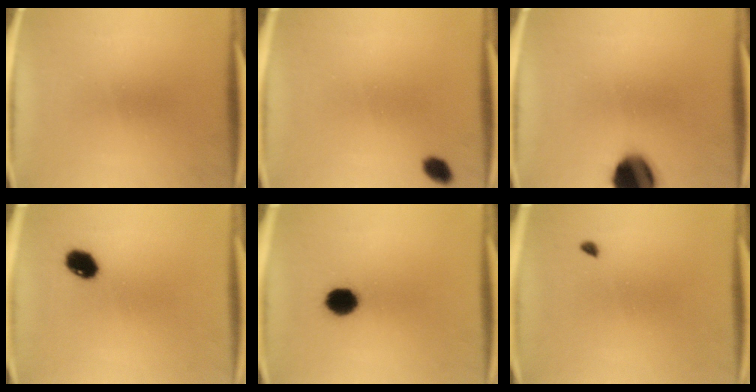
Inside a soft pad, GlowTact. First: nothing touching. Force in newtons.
{"total": 2.5}
{"total": 14.1}
{"total": 5.4}
{"total": 6.8}
{"total": 0.8}